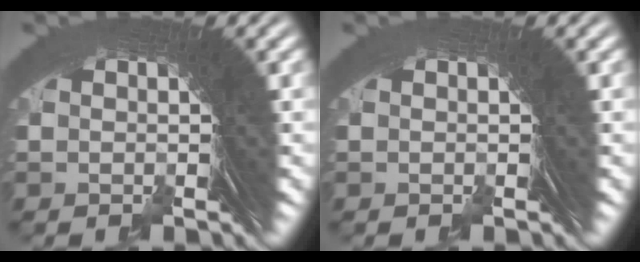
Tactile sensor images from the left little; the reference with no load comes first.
{"total": 0.0}